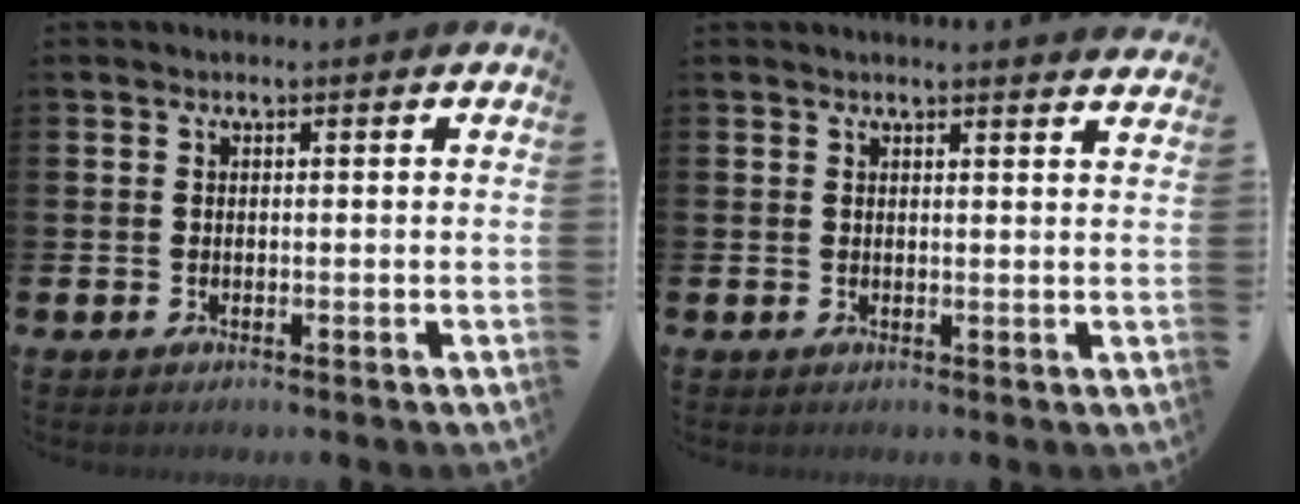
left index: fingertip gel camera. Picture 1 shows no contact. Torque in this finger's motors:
{"motor_torque": [0.90, -1.24, 0.39, 0.04]}